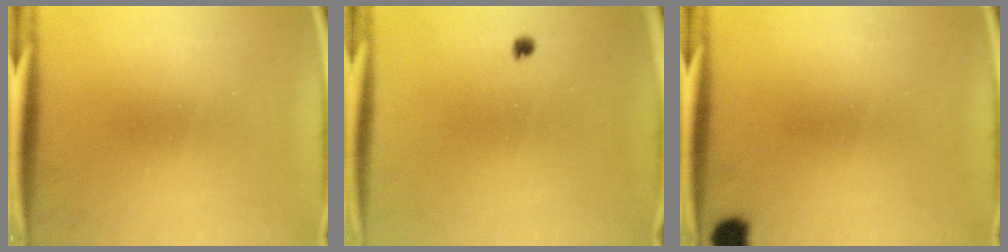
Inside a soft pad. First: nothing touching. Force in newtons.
{"total": 1.0}
{"total": 2.5}